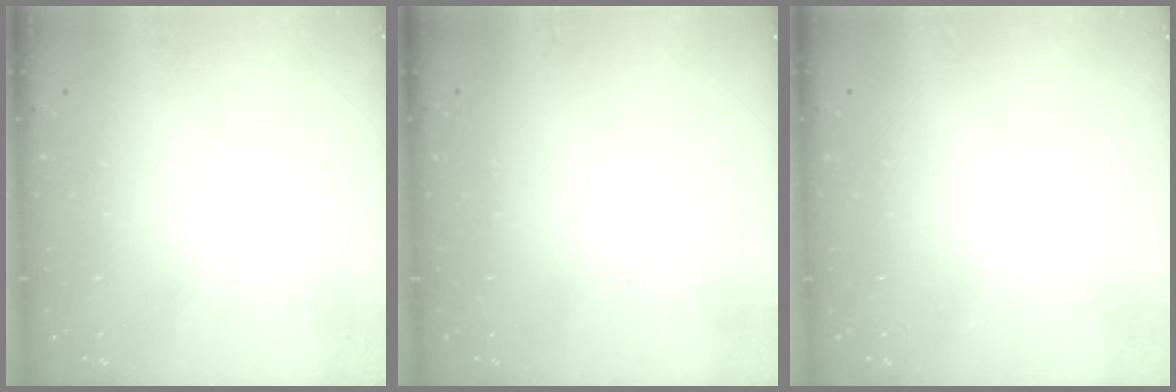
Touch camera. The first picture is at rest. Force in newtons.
{"total": 0.0}
{"total": 0.0}